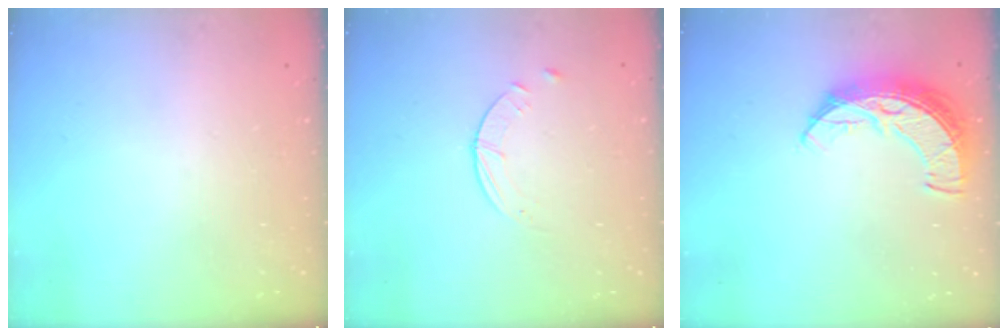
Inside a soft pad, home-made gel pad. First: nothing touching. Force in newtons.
{"total": 2.6, "press": 2.5, "slide": 0.3}
{"total": 9.6, "press": 9.6, "slide": 0.6}